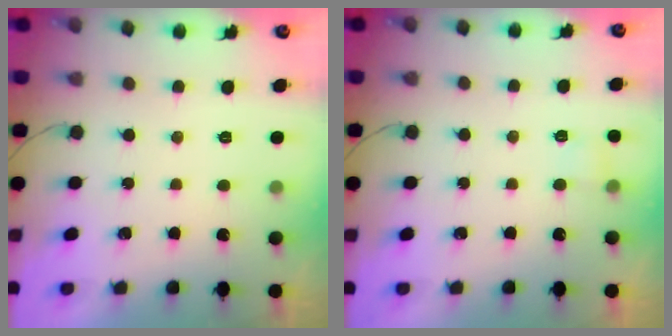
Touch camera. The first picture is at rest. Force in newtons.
{"total": 2.8, "press": 2.6, "slide": 1.1}